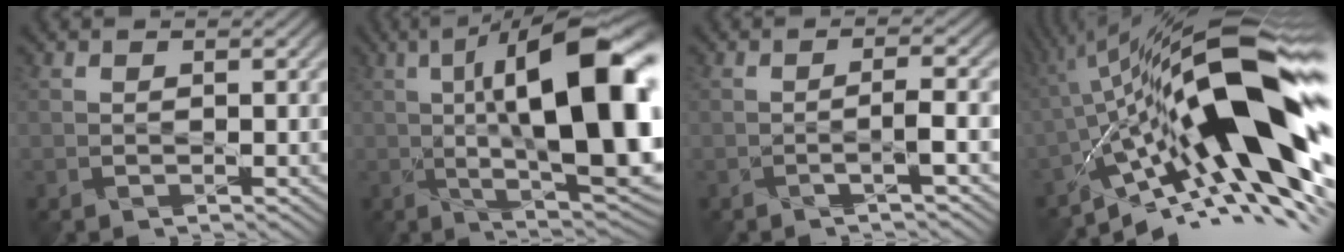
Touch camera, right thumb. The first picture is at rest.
{"total": 18.0, "force": [0.8, 6.1, 16.9], "torque": [-0.247, 0.017, 0.009]}
{"total": 2.0, "force": [-0.9, 0.1, 1.8], "torque": [-0.023, 0.010, -0.030]}
{"total": 17.7, "force": [-2.7, 5.1, 16.8], "torque": [-0.247, 0.031, -0.070]}